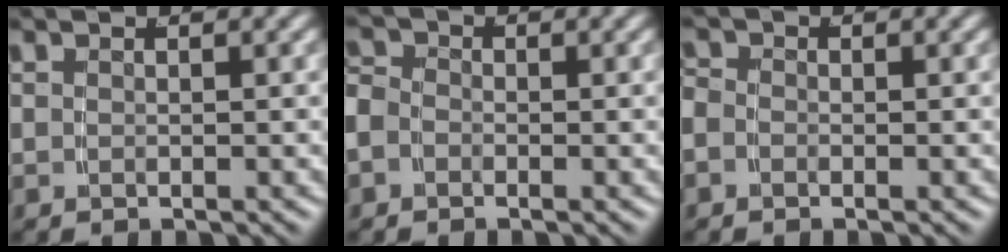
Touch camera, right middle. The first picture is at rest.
{"total": 2.8, "force": [-0.7, 2.4, 1.1], "torque": [-0.034, -0.010, -0.015]}
{"total": 2.0, "force": [-0.5, 1.8, 0.8], "torque": [-0.022, -0.004, -0.015]}